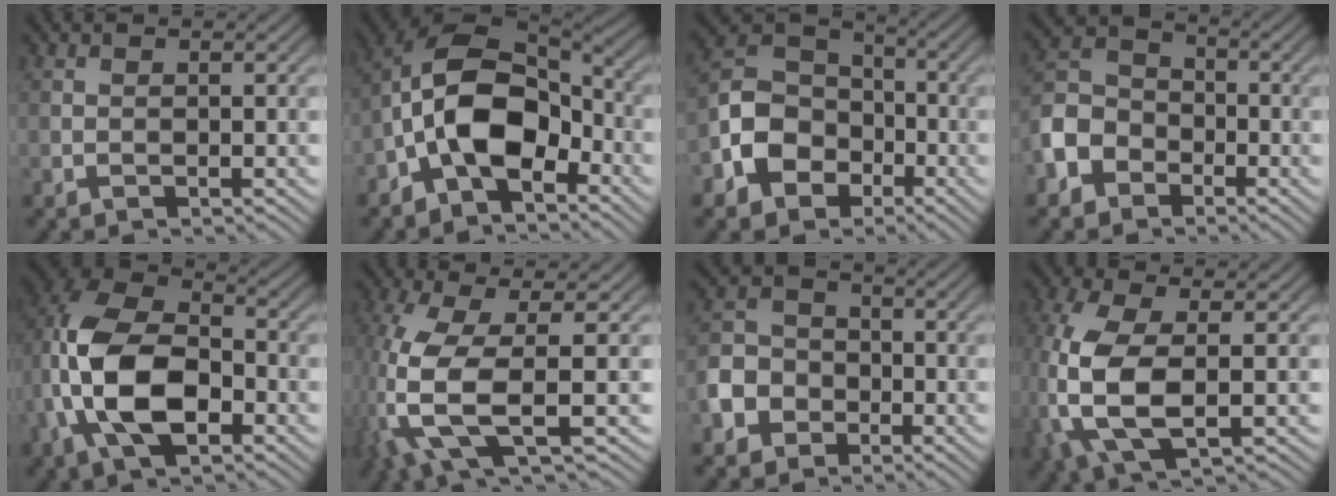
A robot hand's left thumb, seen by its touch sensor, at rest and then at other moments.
{"total": 12.1, "force": [-4.0, 7.0, 9.0], "torque": [-0.170, 0.009, -0.092]}
{"total": 9.2, "force": [-3.8, 7.1, 4.5], "torque": [-0.103, -0.002, -0.091]}
{"total": 7.5, "force": [-3.9, 5.6, 3.1], "torque": [-0.089, 0.000, -0.102]}
{"total": 12.9, "force": [-3.1, 7.9, 9.8], "torque": [-0.211, -0.004, -0.071]}
{"total": 9.9, "force": [-1.5, 3.3, 9.3], "torque": [-0.216, -0.010, -0.035]}
{"total": 6.6, "force": [-3.0, 5.3, 2.5], "torque": [-0.068, -0.009, -0.075]}
{"total": 11.9, "force": [-0.9, 6.2, 10.2], "torque": [-0.269, -0.008, -0.017]}